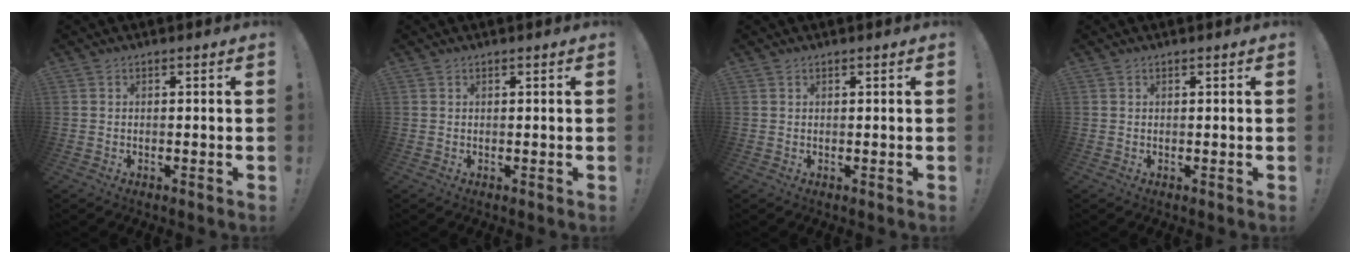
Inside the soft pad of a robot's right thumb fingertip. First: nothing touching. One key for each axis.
{"total": 0.0}
{"total": 0.0}
{"total": 0.0}